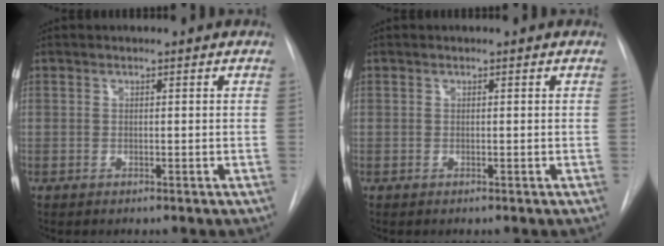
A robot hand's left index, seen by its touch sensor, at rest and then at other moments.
{"total": 0.0}